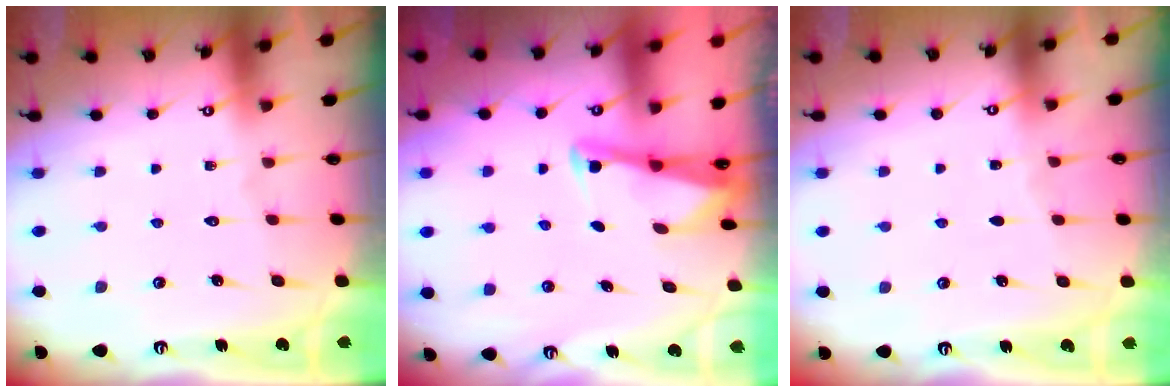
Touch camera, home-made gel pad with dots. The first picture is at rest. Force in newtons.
{"total": 2.5, "press": 2.5, "slide": 0.1}
{"total": 3.1, "press": 3.0, "slide": 0.5}